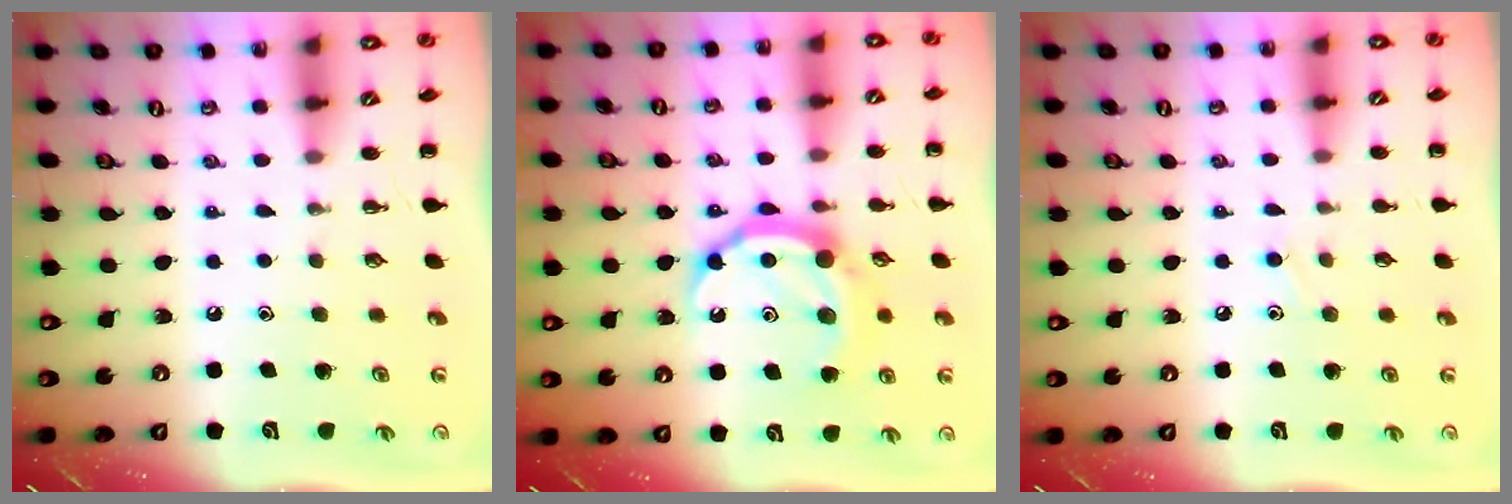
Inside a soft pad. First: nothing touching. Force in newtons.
{"total": 12.4, "press": 12.4, "slide": 0.8}
{"total": 6.5, "press": 6.1, "slide": 2.3}